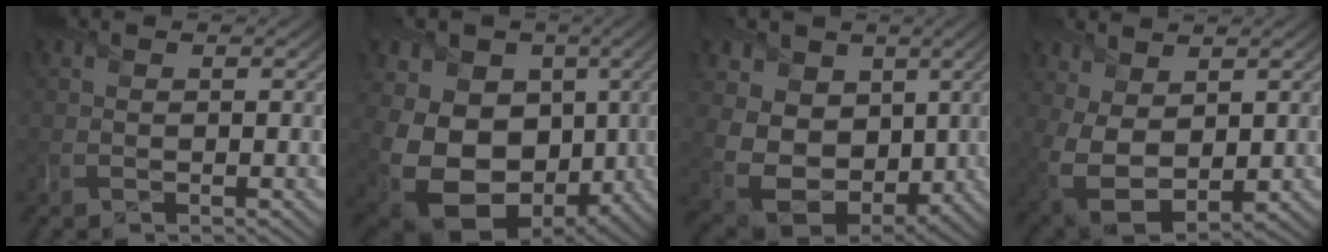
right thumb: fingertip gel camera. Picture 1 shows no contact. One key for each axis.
{"total": 18.6, "fx": -0.8, "fy": 15.0, "fz": 11.0, "tx": -0.221, "ty": -0.027, "tz": -0.007}
{"total": 11.7, "fx": 2.6, "fy": 9.4, "fz": 6.4, "tx": -0.151, "ty": 0.006, "tz": 0.040}
{"total": 8.9, "fx": 2.0, "fy": 5.9, "fz": 6.4, "tx": -0.175, "ty": -0.013, "tz": 0.051}